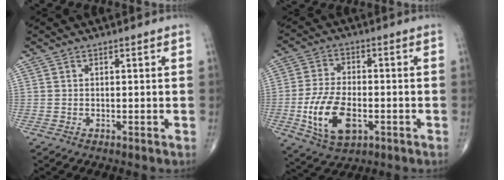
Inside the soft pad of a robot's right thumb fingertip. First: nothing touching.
{"total": 12.4, "force": [-3.4, 6.8, 9.8], "torque": [-0.185, 0.005, -0.055]}